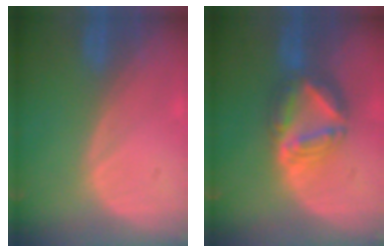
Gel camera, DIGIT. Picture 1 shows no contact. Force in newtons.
{"total": 7.5, "press": 6.6, "slide": 3.4}